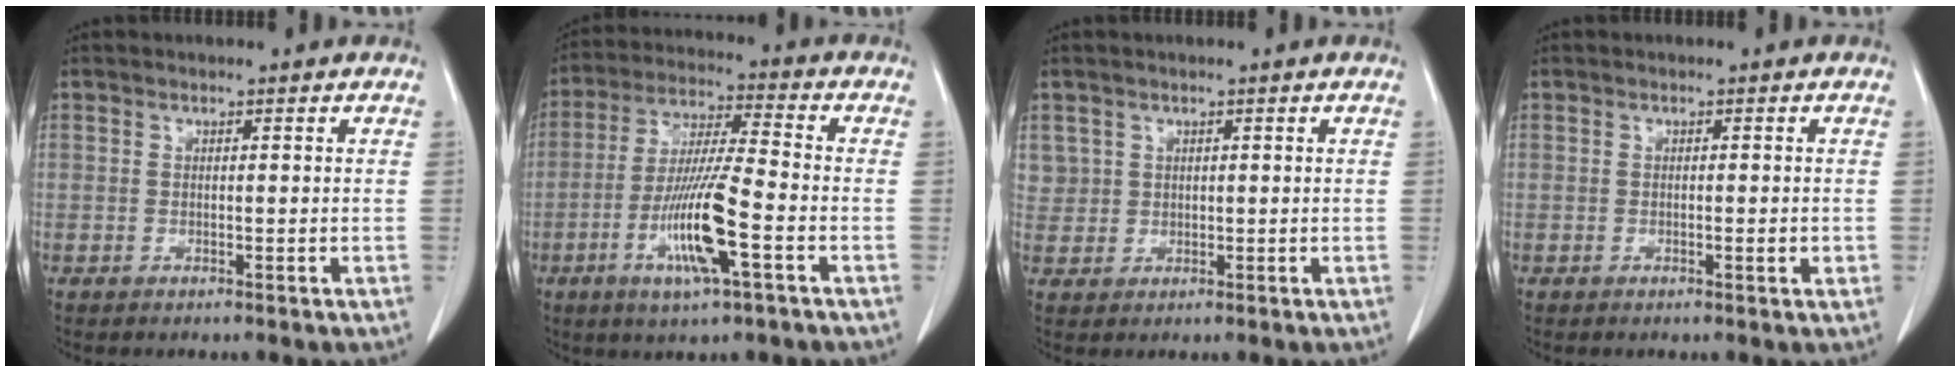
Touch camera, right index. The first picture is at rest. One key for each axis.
{"total": 12.5, "fx": -4.4, "fy": 0.6, "fz": 11.7, "tx": -0.231, "ty": -0.012, "tz": -0.083}
{"total": 2.7, "fx": 1.2, "fy": 2.4, "fz": 0.0, "tx": 0.016, "ty": 0.004, "tz": 0.019}
{"total": 1.2, "fx": -0.3, "fy": 0.2, "fz": 1.1, "tx": -0.018, "ty": -0.001, "tz": -0.002}